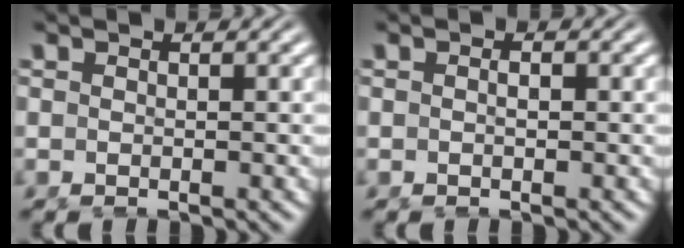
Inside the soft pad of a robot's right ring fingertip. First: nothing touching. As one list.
[{"total": 0.7, "force": [-0.3, 0.0, 0.6], "torque": [-0.009, -0.003, -0.002]}]